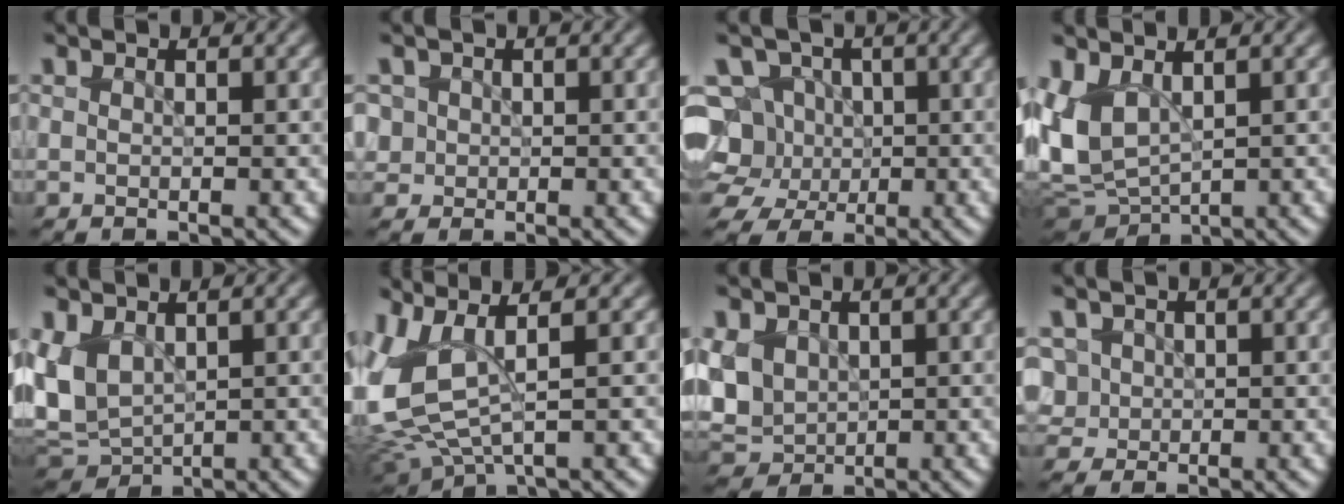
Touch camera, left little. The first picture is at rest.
{"total": 1.9, "force": [0.5, 1.8, 0.4], "torque": [0.003, 0.014, 0.002]}
{"total": 9.2, "force": [0.4, 8.2, 4.1], "torque": [-0.072, 0.033, -0.034]}
{"total": 5.1, "force": [1.3, 3.0, 3.9], "torque": [-0.091, 0.001, 0.027]}
{"total": 5.6, "force": [1.1, 3.8, 3.9], "torque": [-0.096, 0.002, 0.018]}
{"total": 6.4, "force": [1.1, 2.5, 5.7], "torque": [-0.144, -0.002, 0.026]}
{"total": 5.4, "force": [1.0, 4.4, 2.9], "torque": [-0.083, 0.004, 0.018]}
{"total": 2.7, "force": [0.5, 2.5, 0.8], "torque": [-0.009, 0.019, 0.010]}